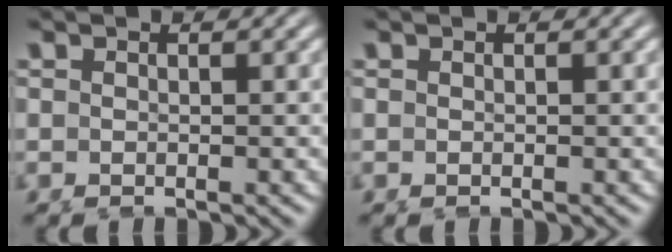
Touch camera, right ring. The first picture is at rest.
{"total": 0.0}